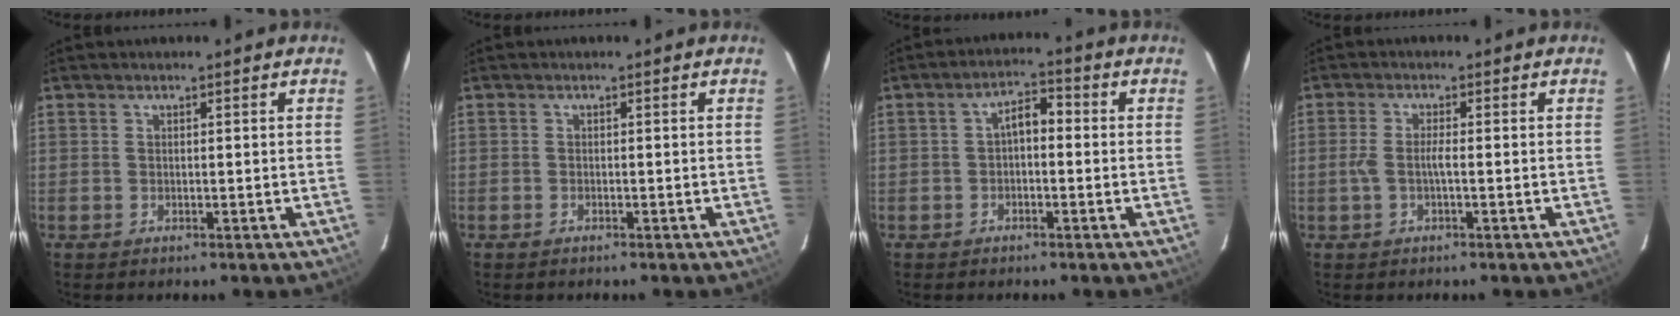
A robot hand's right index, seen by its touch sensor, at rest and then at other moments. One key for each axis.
{"total": 0.7, "fx": -0.7, "fy": 0.3, "fz": 0.1, "tx": -0.003, "ty": 0.000, "tz": -0.013}
{"total": 3.7, "fx": -0.6, "fy": 2.0, "fz": 3.1, "tx": -0.053, "ty": 0.016, "tz": -0.009}
{"total": 2.7, "fx": -0.7, "fy": 0.3, "fz": 2.6, "tx": -0.055, "ty": 0.004, "tz": -0.012}